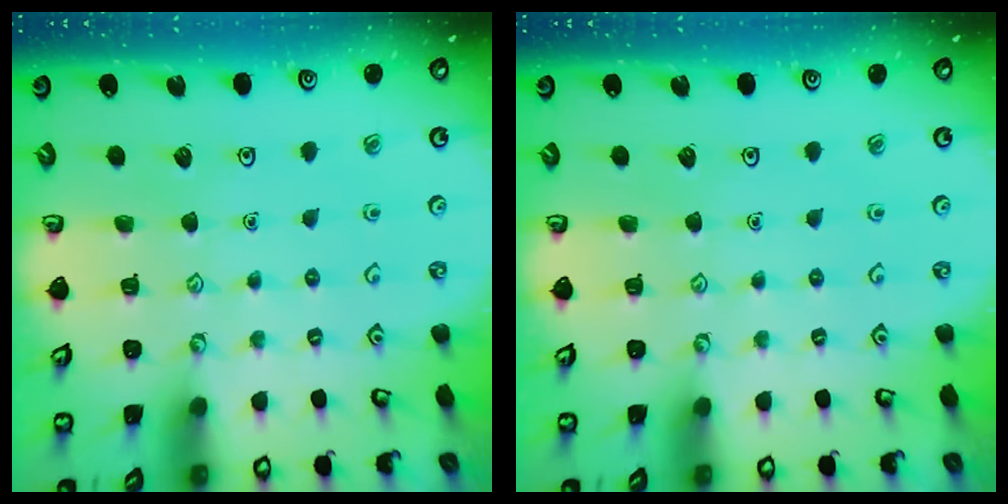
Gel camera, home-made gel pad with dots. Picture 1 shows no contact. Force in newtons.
{"total": 0.0}